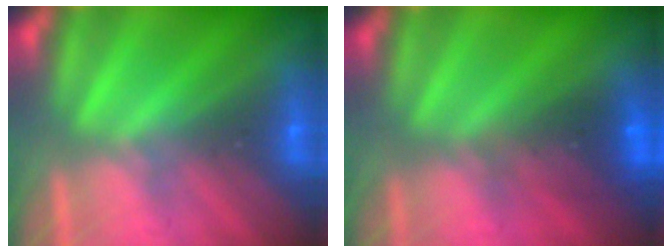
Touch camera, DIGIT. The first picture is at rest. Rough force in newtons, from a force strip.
{"total": 8.0}